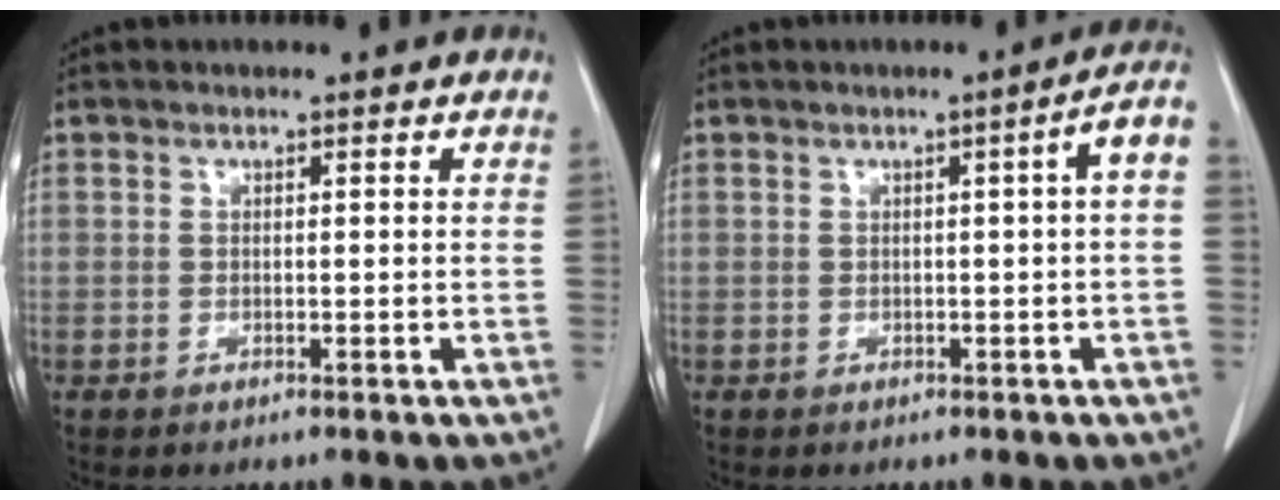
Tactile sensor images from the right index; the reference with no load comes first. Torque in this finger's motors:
{"motor_torque": [0.37, -0.14, 0.16, 0.03]}